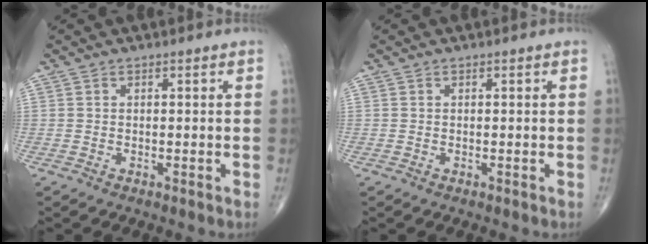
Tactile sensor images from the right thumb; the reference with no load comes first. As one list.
[{"total": 0.0}]